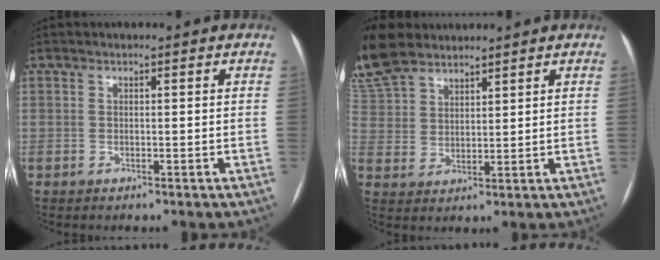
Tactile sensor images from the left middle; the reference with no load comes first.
{"total": 12.1, "force": [10.5, 4.4, 4.1], "torque": [-0.140, 0.017, 0.218]}